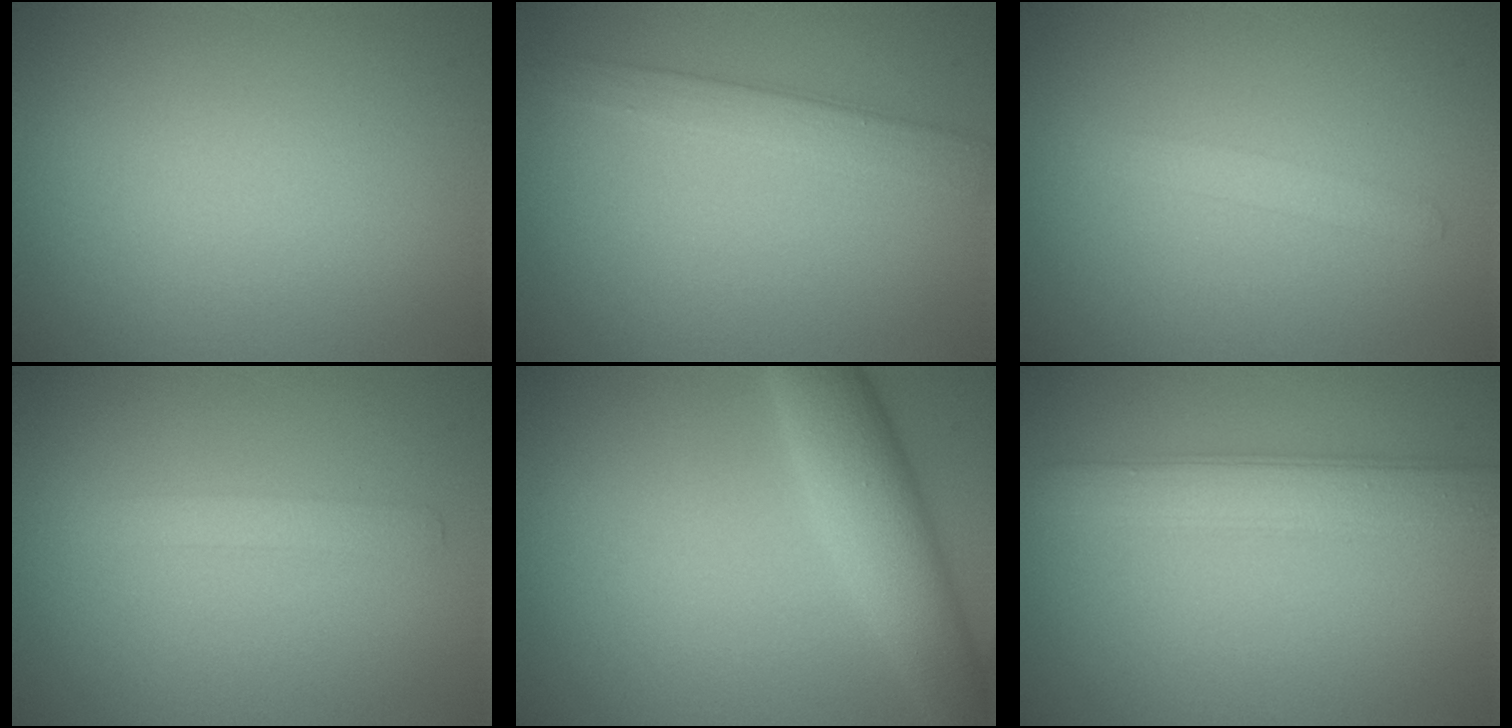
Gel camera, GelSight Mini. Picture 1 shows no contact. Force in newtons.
{"total": 2.5, "press": 2.5, "slide": 0.1}
{"total": 1.2, "press": 1.2, "slide": 0.1}
{"total": 1.3, "press": 1.3, "slide": 0.1}
{"total": 5.9, "press": 5.9, "slide": 0.3}
{"total": 3.9, "press": 3.9, "slide": 0.1}